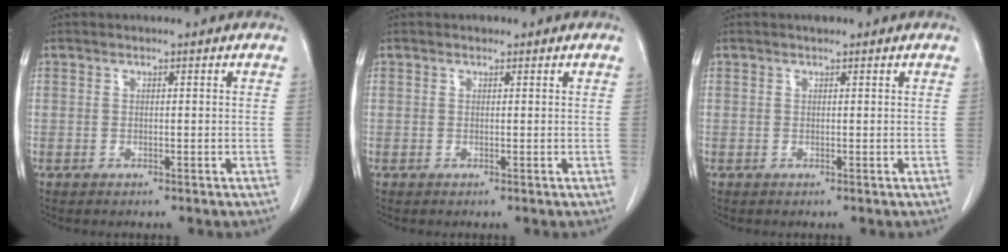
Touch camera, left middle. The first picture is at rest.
{"total": 0.5, "force": [0.4, 0.3, 0.1], "torque": [-0.009, 0.005, 0.005]}
{"total": 0.7, "force": [0.5, 0.2, 0.4], "torque": [-0.013, 0.005, 0.009]}